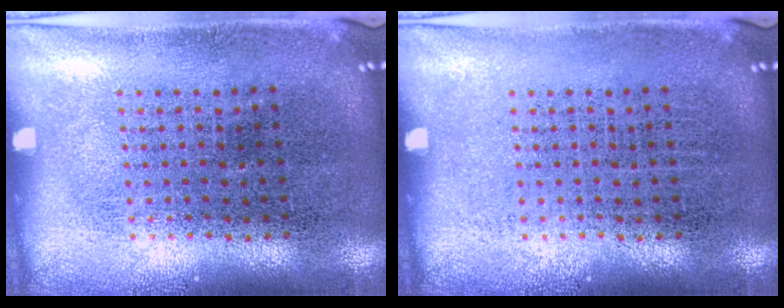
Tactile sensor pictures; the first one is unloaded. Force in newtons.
{"total": 0.0}